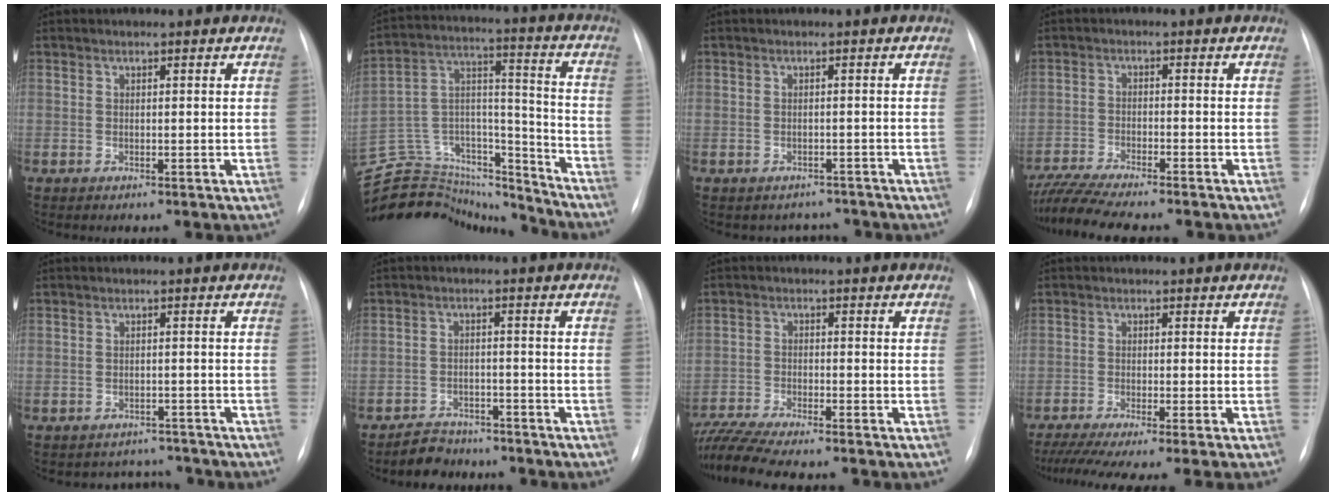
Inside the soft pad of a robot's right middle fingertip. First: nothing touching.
{"total": 26.4, "force": [-24.7, 6.9, 6.2], "torque": [-0.149, 0.044, -0.381]}
{"total": 3.0, "force": [-2.7, 1.4, -0.5], "torque": [0.007, 0.013, -0.033]}
{"total": 9.7, "force": [-8.6, 0.0, 4.6], "torque": [-0.078, -0.016, -0.140]}
{"total": 4.0, "force": [-3.6, 1.6, -0.7], "torque": [0.011, 0.017, -0.045]}
{"total": 4.6, "force": [-4.0, 2.3, 0.4], "torque": [-0.016, 0.002, -0.064]}
{"total": 9.4, "force": [-8.4, -0.2, 4.2], "torque": [-0.076, -0.015, -0.140]}
{"total": 10.5, "force": [-8.6, -1.0, 5.9], "torque": [-0.075, -0.027, -0.133]}